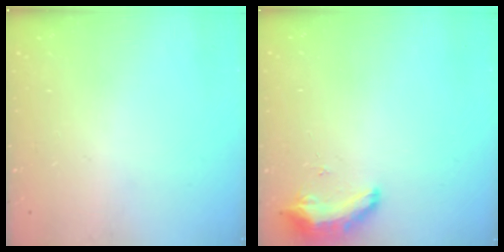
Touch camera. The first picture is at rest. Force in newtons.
{"total": 8.8, "press": 8.8, "slide": 0.2}